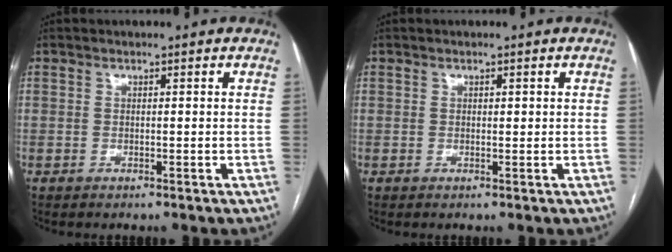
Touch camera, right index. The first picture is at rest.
{"total": 0.6, "force": [0.2, 0.3, 0.5], "torque": [-0.007, 0.000, 0.003]}